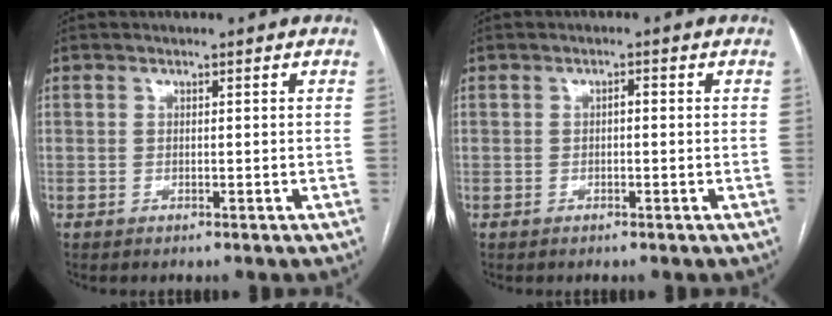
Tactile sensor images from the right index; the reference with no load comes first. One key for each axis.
{"total": 0.8, "fx": -0.1, "fy": 0.3, "fz": 0.7, "tx": -0.012, "ty": 0.004, "tz": -0.003}